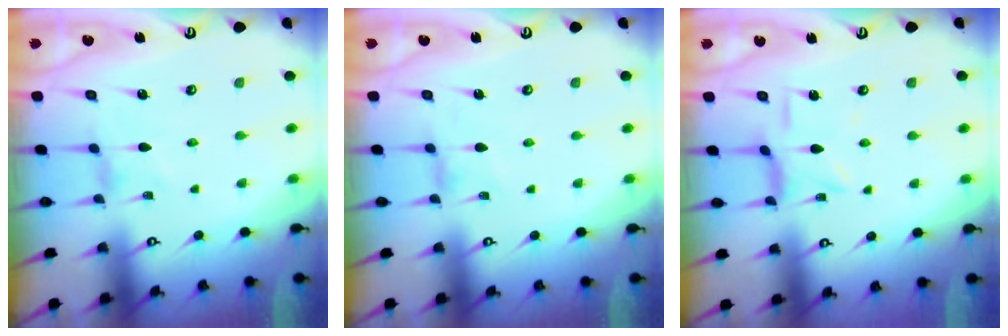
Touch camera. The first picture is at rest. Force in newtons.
{"total": 0.6, "press": 0.6, "slide": 0.2}
{"total": 2.4, "press": 2.4, "slide": 0.4}